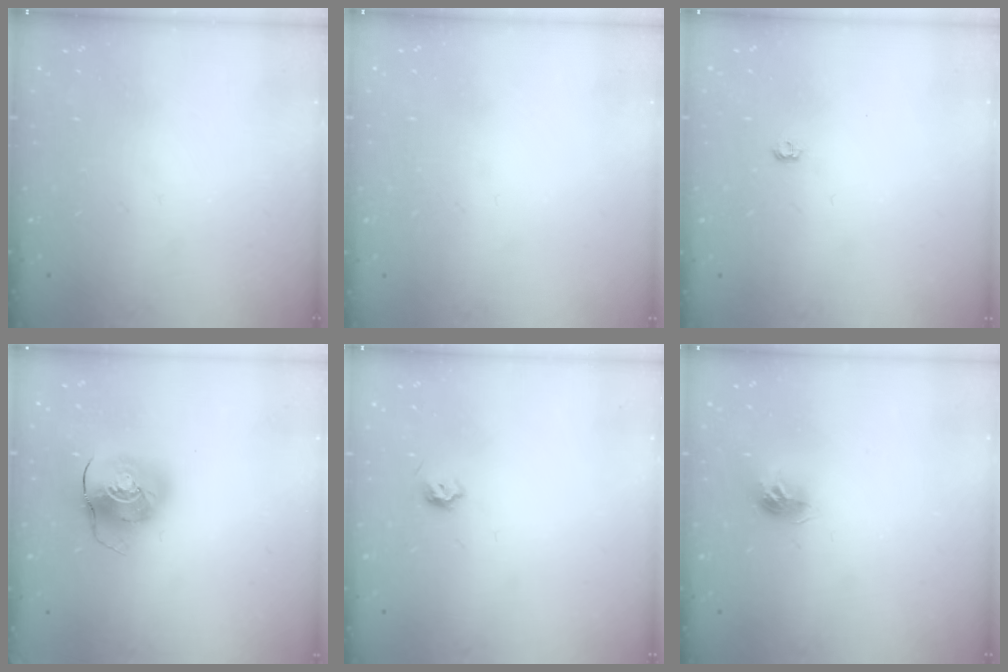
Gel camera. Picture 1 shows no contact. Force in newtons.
{"total": 0.7, "press": 0.7, "slide": 0.1}
{"total": 3.9, "press": 3.8, "slide": 0.5}
{"total": 10.2, "press": 10.1, "slide": 1.3}
{"total": 4.0, "press": 3.9, "slide": 0.7}
{"total": 8.6, "press": 8.6, "slide": 0.0}